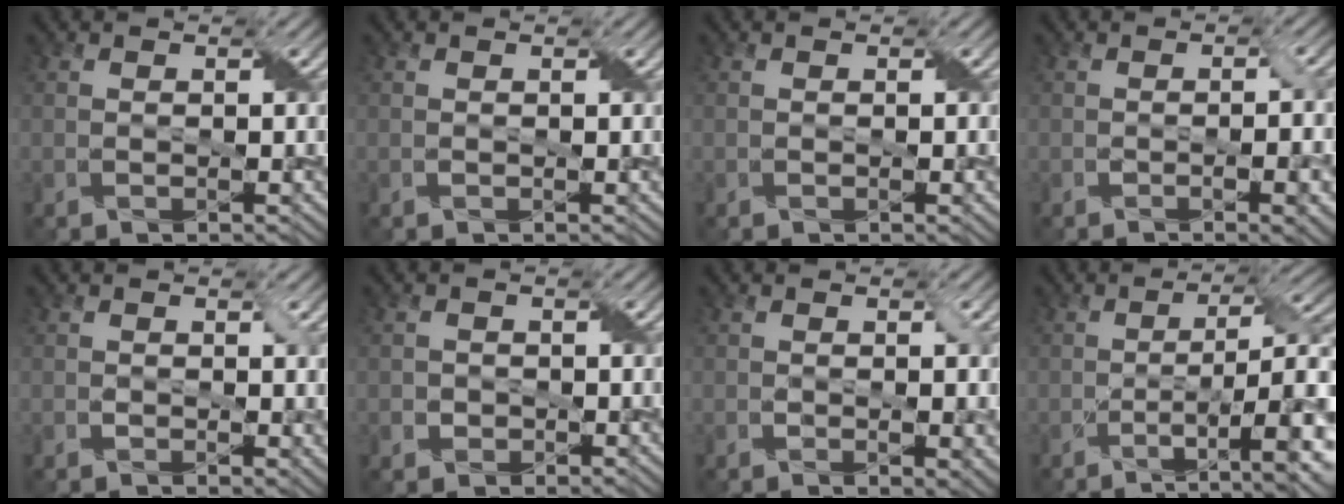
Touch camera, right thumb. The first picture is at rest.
{"total": 0.0}
{"total": 0.8, "force": [-0.1, 0.1, 0.8], "torque": [-0.012, -0.001, -0.001]}
{"total": 4.9, "force": [-1.4, 1.0, 4.5], "torque": [-0.067, -0.005, -0.015]}
{"total": 1.8, "force": [0.1, 1.0, 1.6], "torque": [-0.027, -0.006, 0.006]}
{"total": 1.4, "force": [-0.3, 1.3, 0.1], "torque": [-0.001, -0.004, -0.005]}
{"total": 2.7, "force": [-0.1, 1.0, 2.5], "torque": [-0.039, -0.007, 0.002]}
{"total": 10.2, "force": [-2.4, 2.7, 9.5], "torque": [-0.146, -0.003, -0.030]}